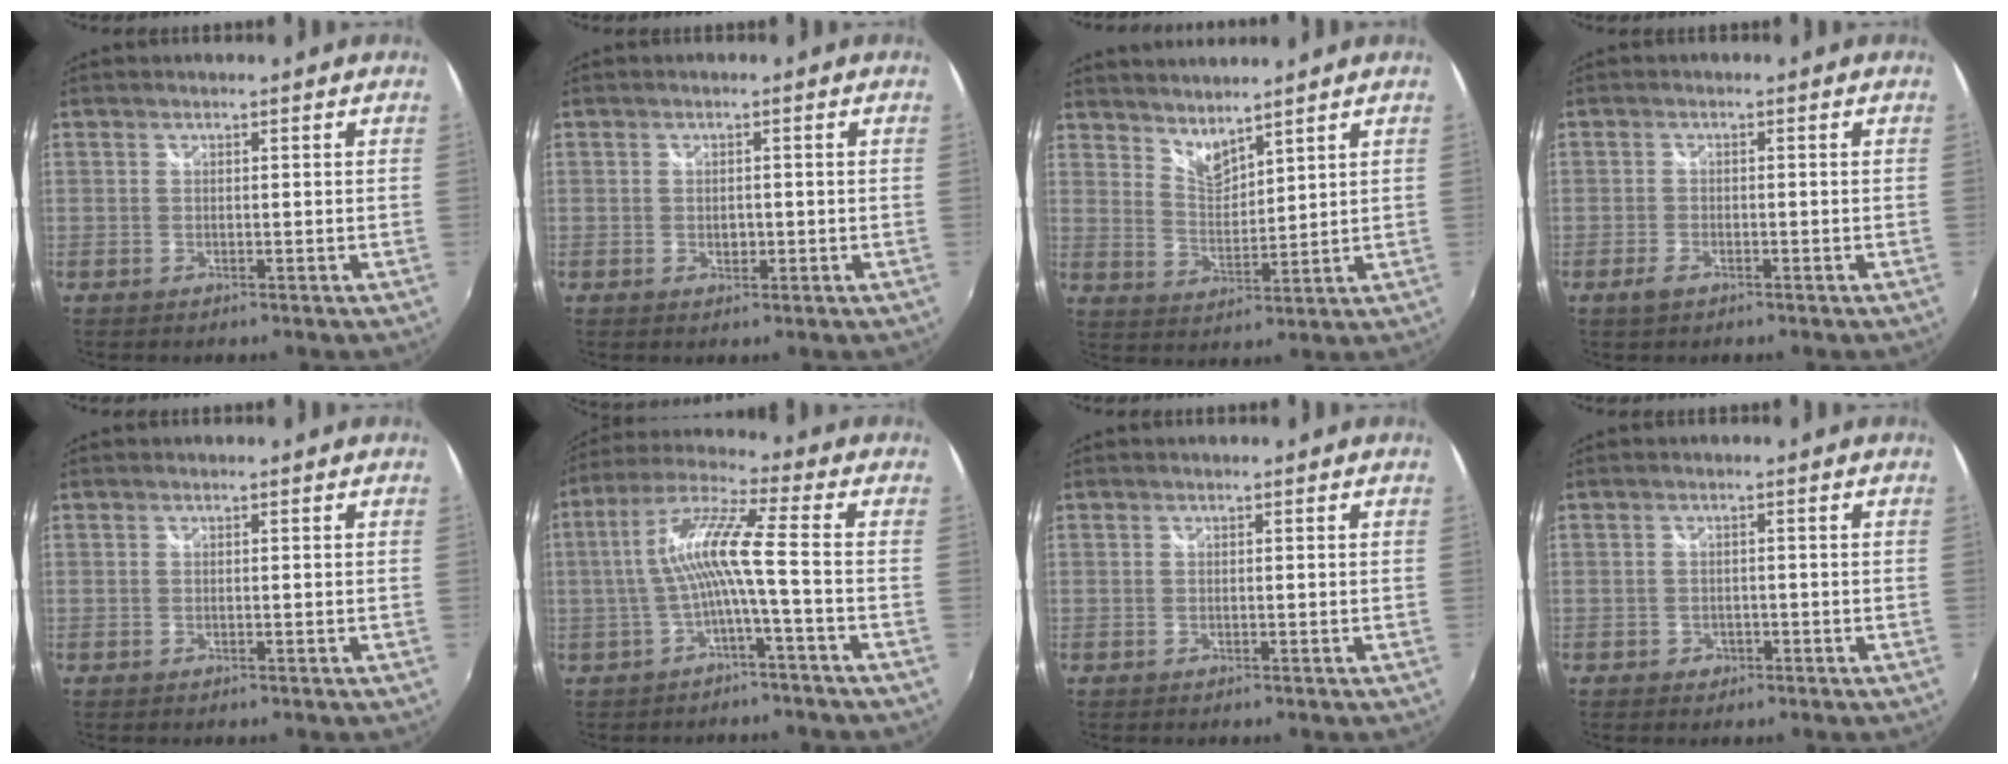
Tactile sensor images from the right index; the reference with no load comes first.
{"total": 1.8, "force": [-0.3, 1.3, 1.2], "torque": [-0.017, -0.001, -0.005]}
{"total": 5.8, "force": [5.3, 1.4, 2.1], "torque": [-0.029, -0.004, 0.098]}
{"total": 2.3, "force": [-1.5, 1.0, 1.4], "torque": [-0.032, -0.002, -0.028]}
{"total": 0.0}
{"total": 9.7, "force": [-1.9, -0.4, 9.5], "torque": [-0.195, 0.014, -0.030]}
{"total": 0.0}
{"total": 2.1, "force": [-1.0, 1.7, 0.5], "torque": [-0.010, 0.001, -0.012]}